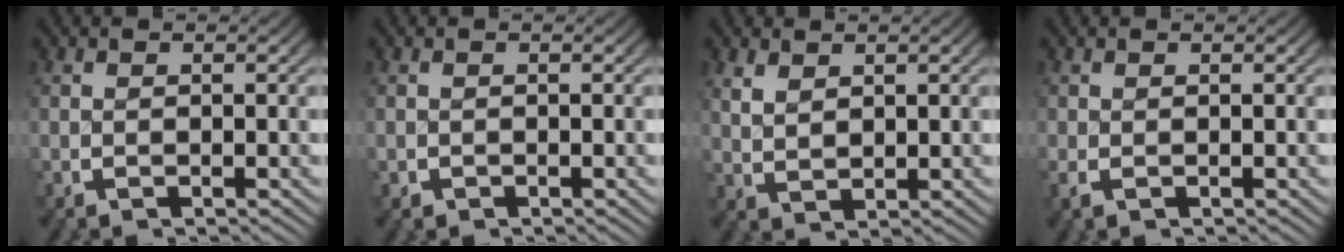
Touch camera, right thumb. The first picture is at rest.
{"total": 0.8, "force": [-0.4, 0.6, 0.0], "torque": [-0.001, -0.005, -0.004]}
{"total": 2.3, "force": [1.4, 1.4, 1.2], "torque": [-0.017, -0.003, 0.035]}
{"total": 0.7, "force": [-0.2, 0.5, 0.5], "torque": [-0.012, -0.003, -0.002]}